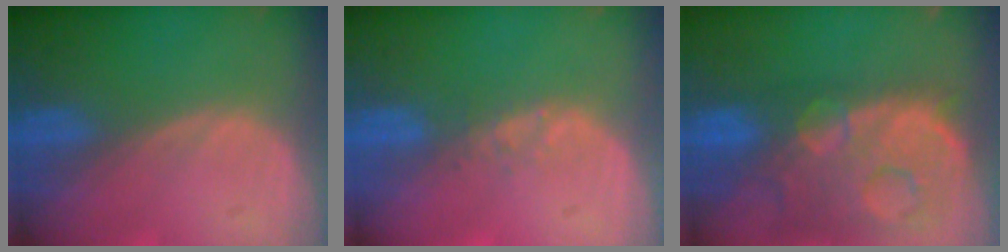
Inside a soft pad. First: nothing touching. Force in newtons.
{"total": 1.4, "press": 1.4, "slide": 0.2}
{"total": 14.1, "press": 11.5, "slide": 8.2}